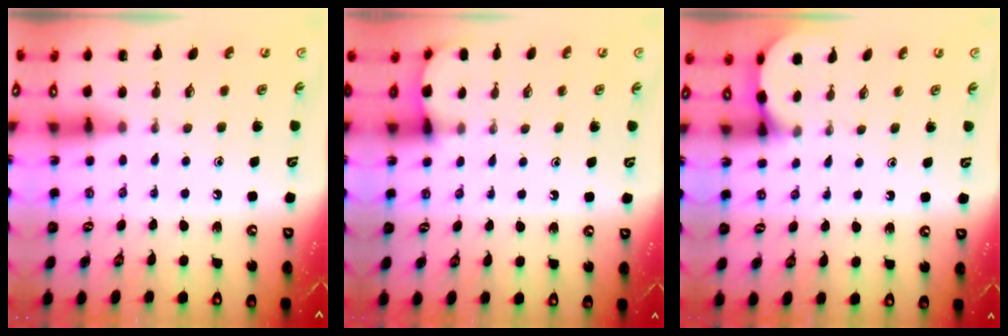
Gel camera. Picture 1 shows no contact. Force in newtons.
{"total": 2.1, "press": 2.1, "slide": 0.2}
{"total": 1.9, "press": 1.9, "slide": 0.2}